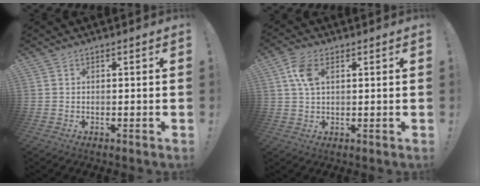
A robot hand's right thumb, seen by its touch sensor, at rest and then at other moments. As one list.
[{"total": 7.2, "force": [2.3, 4.0, 5.5], "torque": [-0.114, 0.001, 0.040]}]